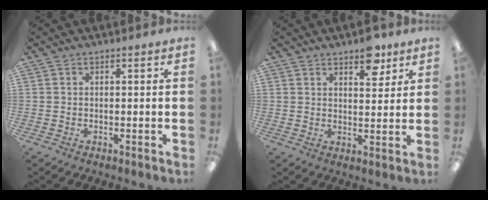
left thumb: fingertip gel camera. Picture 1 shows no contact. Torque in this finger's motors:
{"motor_torque": [-0.09, 0.01, -0.16, -0.25, 0.03]}